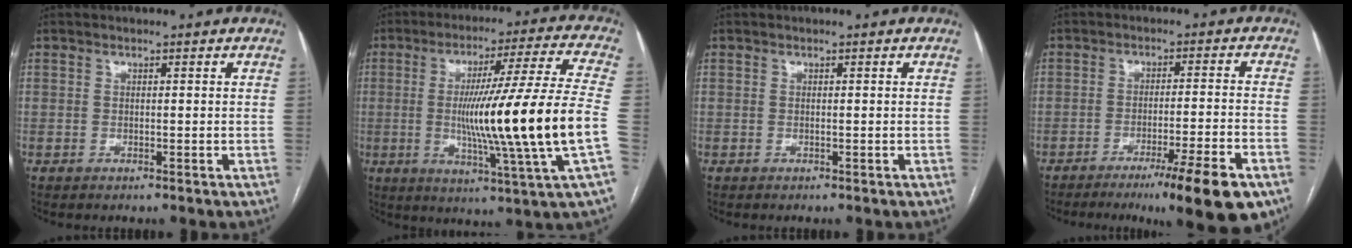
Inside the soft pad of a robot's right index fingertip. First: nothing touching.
{"total": 20.5, "force": [-2.6, -2.0, 20.3], "torque": [-0.315, -0.010, -0.053]}
{"total": 0.0}
{"total": 12.6, "force": [-8.1, -0.2, 9.7], "torque": [-0.110, -0.018, -0.121]}